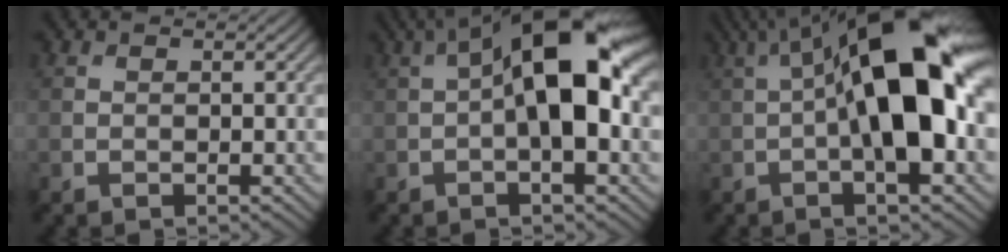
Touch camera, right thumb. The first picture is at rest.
{"total": 14.0, "force": [1.7, 5.6, 12.7], "torque": [-0.213, 0.020, 0.019]}
{"total": 17.0, "force": [1.4, 6.0, 15.9], "torque": [-0.250, 0.043, 0.005]}